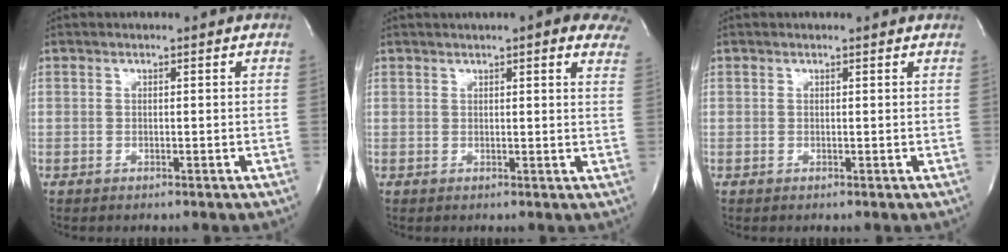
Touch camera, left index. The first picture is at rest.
{"total": 10.4, "force": [7.9, 1.8, 6.6], "torque": [-0.076, 0.006, 0.076]}
{"total": 2.0, "force": [2.0, 0.3, 0.4], "torque": [-0.014, 0.004, 0.015]}